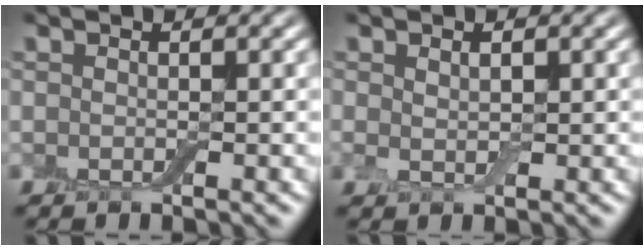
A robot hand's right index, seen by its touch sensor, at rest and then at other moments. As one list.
[{"total": 1.4, "force": [0.4, 0.9, 1.0], "torque": [-0.020, 0.004, 0.006]}]